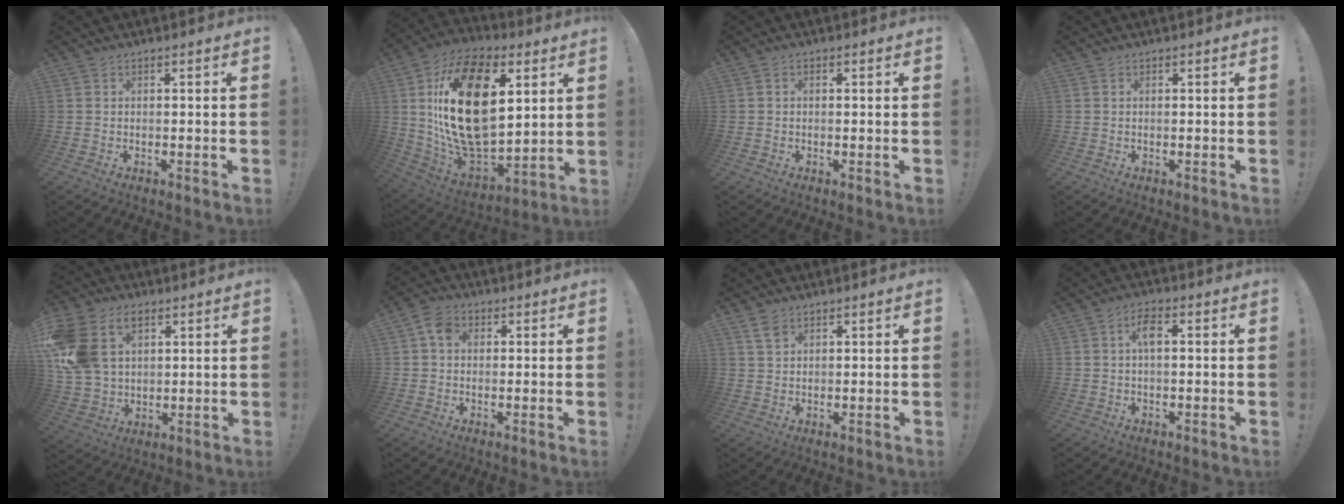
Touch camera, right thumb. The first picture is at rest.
{"total": 29.2, "force": [6.5, 17.1, 22.7], "torque": [-0.452, -0.031, 0.116]}
{"total": 0.7, "force": [-0.1, 0.6, 0.4], "torque": [-0.012, 0.005, -0.002]}
{"total": 0.0}
{"total": 16.8, "force": [6.7, 11.8, 10.0], "torque": [-0.200, -0.023, 0.130]}
{"total": 5.7, "force": [1.4, 4.2, 3.5], "torque": [-0.056, 0.005, 0.027]}
{"total": 3.3, "force": [2.2, 1.7, 1.8], "torque": [-0.022, -0.011, 0.039]}
{"total": 4.5, "force": [0.8, 2.0, 4.0], "torque": [-0.070, 0.010, 0.009]}